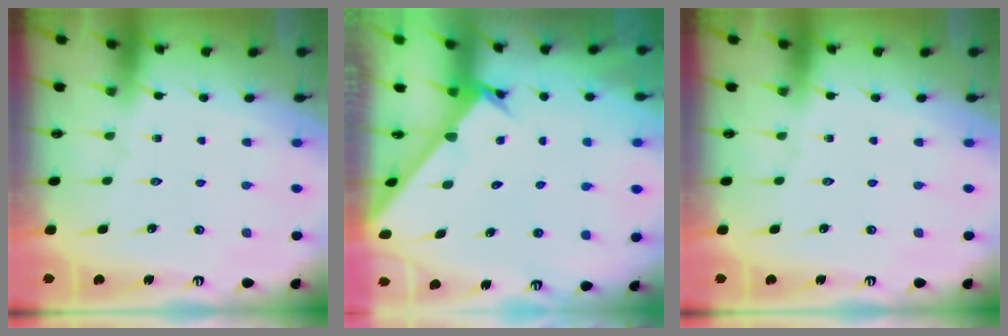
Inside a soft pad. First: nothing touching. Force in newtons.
{"total": 2.6, "press": 2.6, "slide": 0.3}
{"total": 0.0}